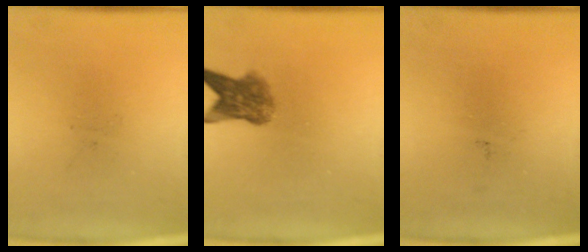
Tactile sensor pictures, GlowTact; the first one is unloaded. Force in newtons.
{"total": 5.1}
{"total": 0.0}